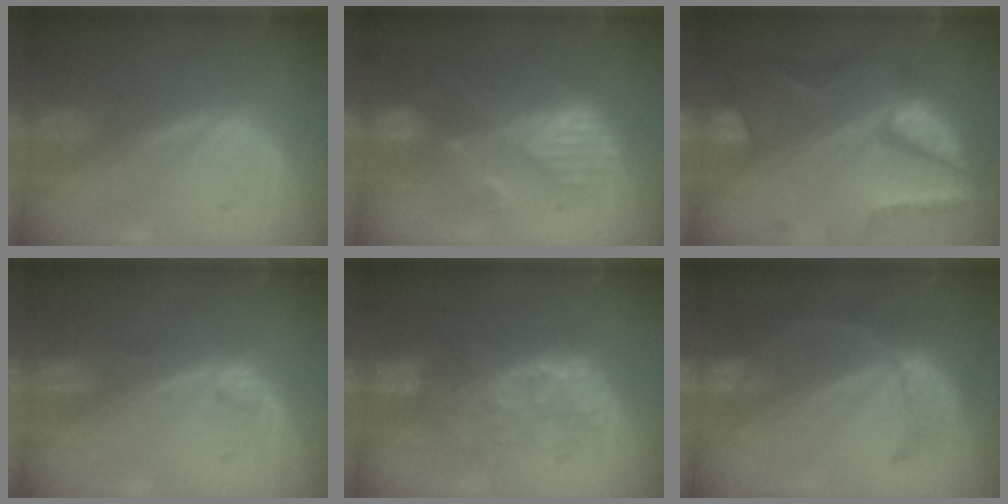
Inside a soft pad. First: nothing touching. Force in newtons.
{"total": 8.5, "press": 8.5, "slide": 0.8}
{"total": 10.3, "press": 8.8, "slide": 5.4}
{"total": 1.1, "press": 1.1, "slide": 0.2}
{"total": 9.9, "press": 8.6, "slide": 4.9}
{"total": 8.0, "press": 7.0, "slide": 3.8}